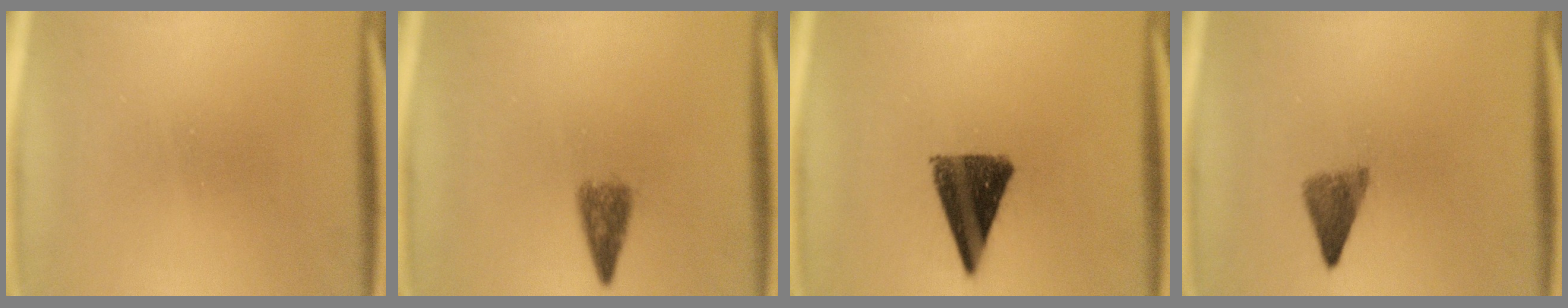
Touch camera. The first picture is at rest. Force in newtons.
{"total": 4.0}
{"total": 10.6}
{"total": 3.5}